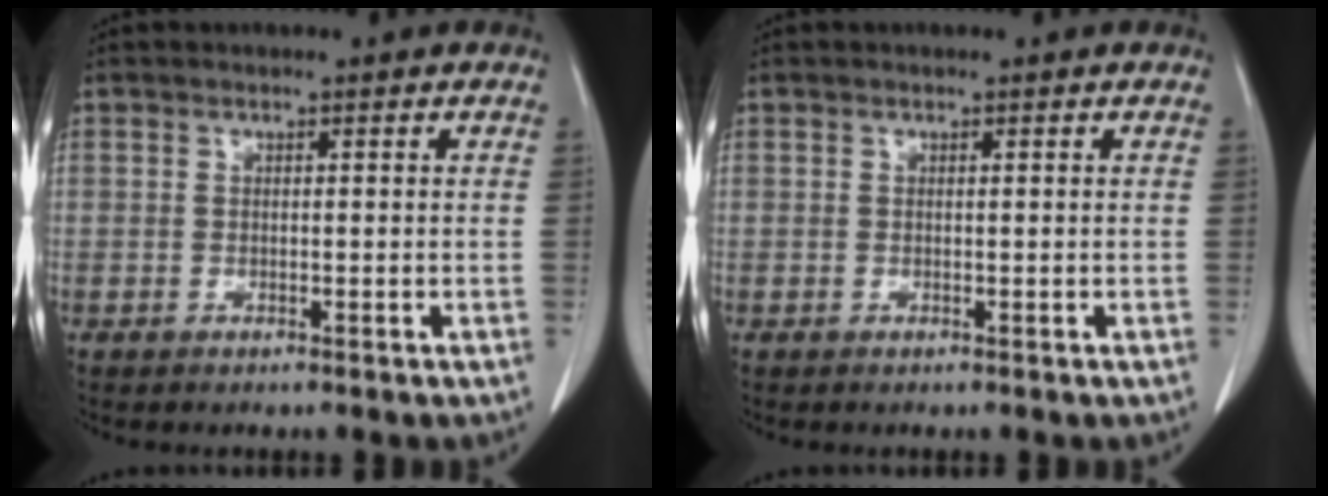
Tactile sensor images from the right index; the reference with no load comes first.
{"total": 0.0}